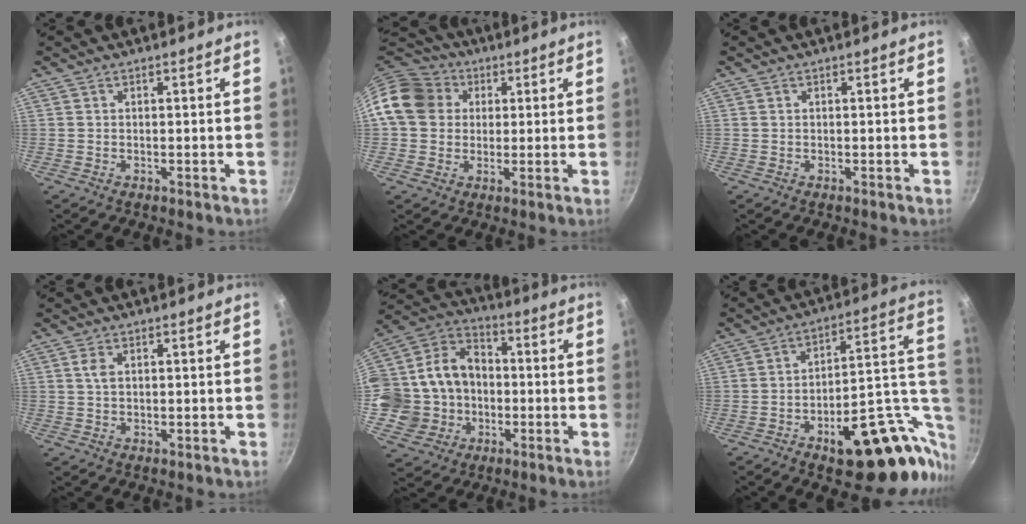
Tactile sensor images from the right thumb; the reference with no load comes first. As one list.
[{"total": 13.5, "force": [3.0, 11.4, 6.6], "torque": [-0.103, 0.026, 0.040]}, {"total": 0.0}, {"total": 2.2, "force": [0.6, 1.2, 1.7], "torque": [-0.033, 0.002, 0.012]}, {"total": 18.7, "force": [-1.9, 16.6, 8.4], "torque": [-0.148, 0.045, -0.028]}, {"total": 25.6, "force": [-7.8, 12.5, 21.0], "torque": [-0.220, 0.039, -0.098]}]